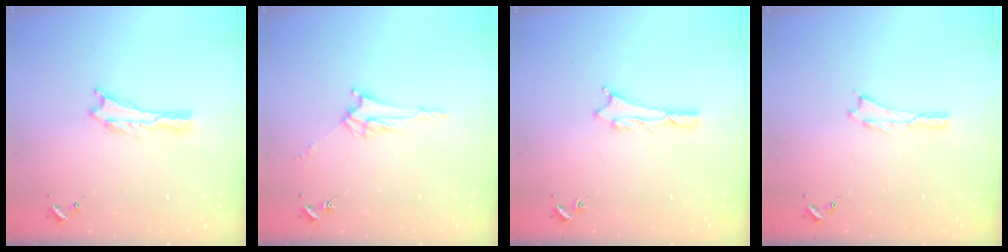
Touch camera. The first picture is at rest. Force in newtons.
{"total": 3.0, "press": 3.0, "slide": 0.3}
{"total": 1.1, "press": 1.0, "slide": 0.1}
{"total": 0.0}